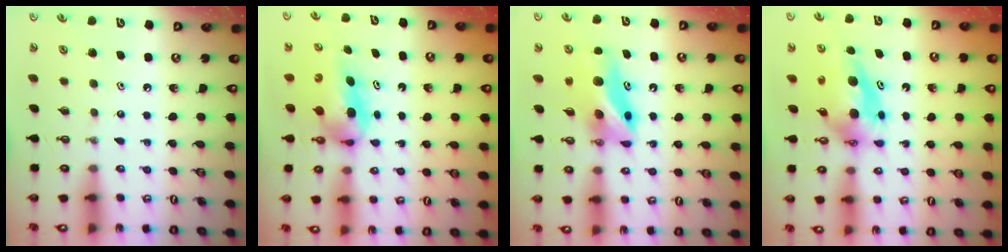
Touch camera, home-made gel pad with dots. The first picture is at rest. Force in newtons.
{"total": 6.1, "press": 5.6, "slide": 2.4}
{"total": 10.7, "press": 7.0, "slide": 8.1}
{"total": 6.7, "press": 6.7, "slide": 0.7}